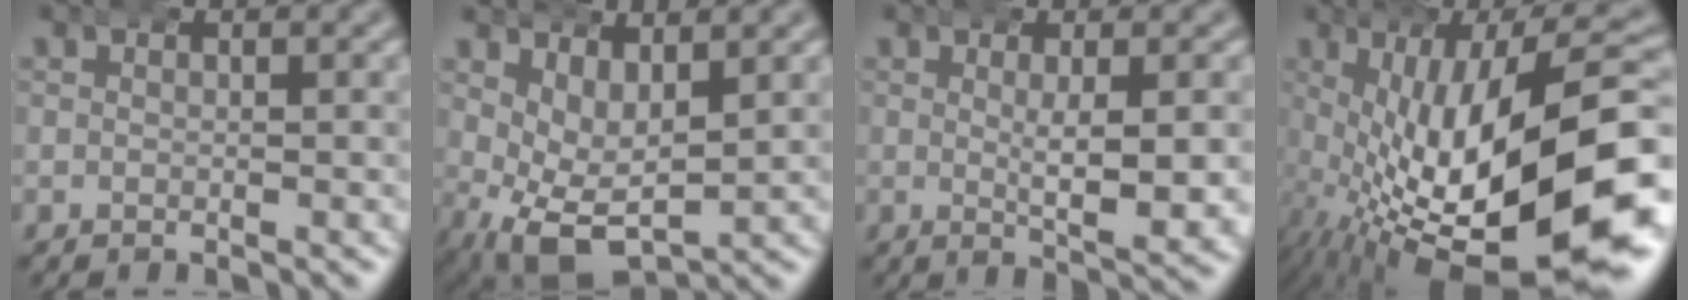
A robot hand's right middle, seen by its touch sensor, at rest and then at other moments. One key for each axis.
{"total": 5.4, "fx": -0.6, "fy": 3.5, "fz": 4.1, "tx": -0.088, "ty": -0.035, "tz": 0.004}
{"total": 3.6, "fx": 0.3, "fy": 0.4, "fz": 3.6, "tx": -0.057, "ty": -0.008, "tz": 0.008}
{"total": 18.8, "fx": -3.7, "fy": 8.2, "fz": 16.5, "tx": -0.240, "ty": -0.025, "tz": -0.023}